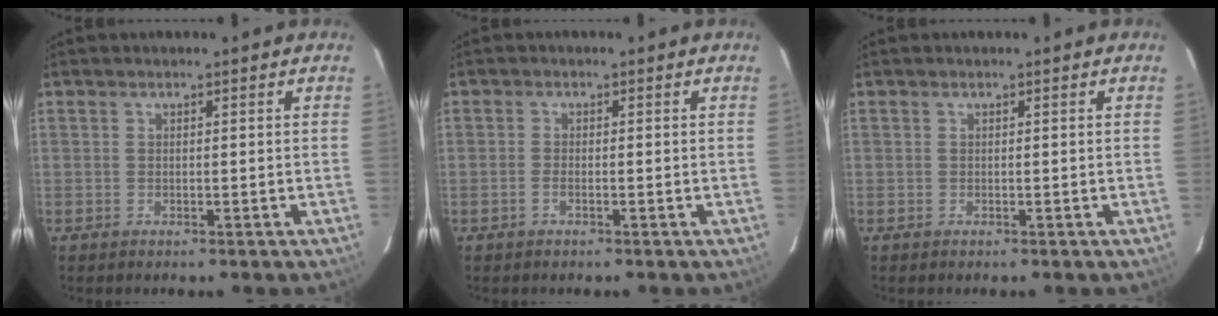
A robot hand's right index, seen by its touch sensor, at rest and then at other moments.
{"total": 1.3, "force": [-0.7, 0.4, 1.0], "torque": [-0.026, 0.002, -0.015]}
{"total": 0.0}